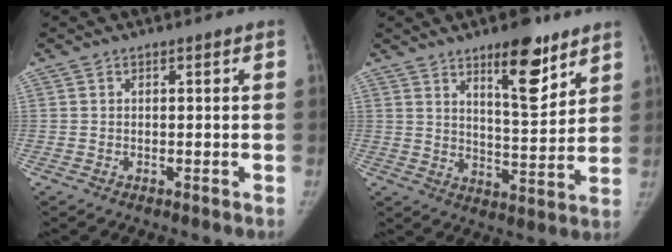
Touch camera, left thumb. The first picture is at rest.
{"total": 12.1, "force": [7.7, 3.9, 8.5], "torque": [-0.099, -0.054, 0.119]}